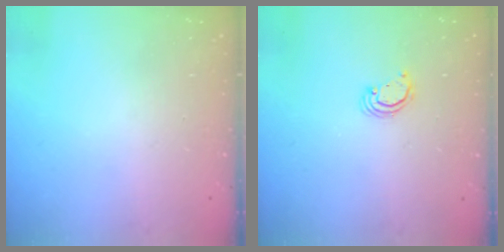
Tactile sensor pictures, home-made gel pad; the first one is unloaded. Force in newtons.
{"total": 2.3, "press": 2.3, "slide": 0.3}